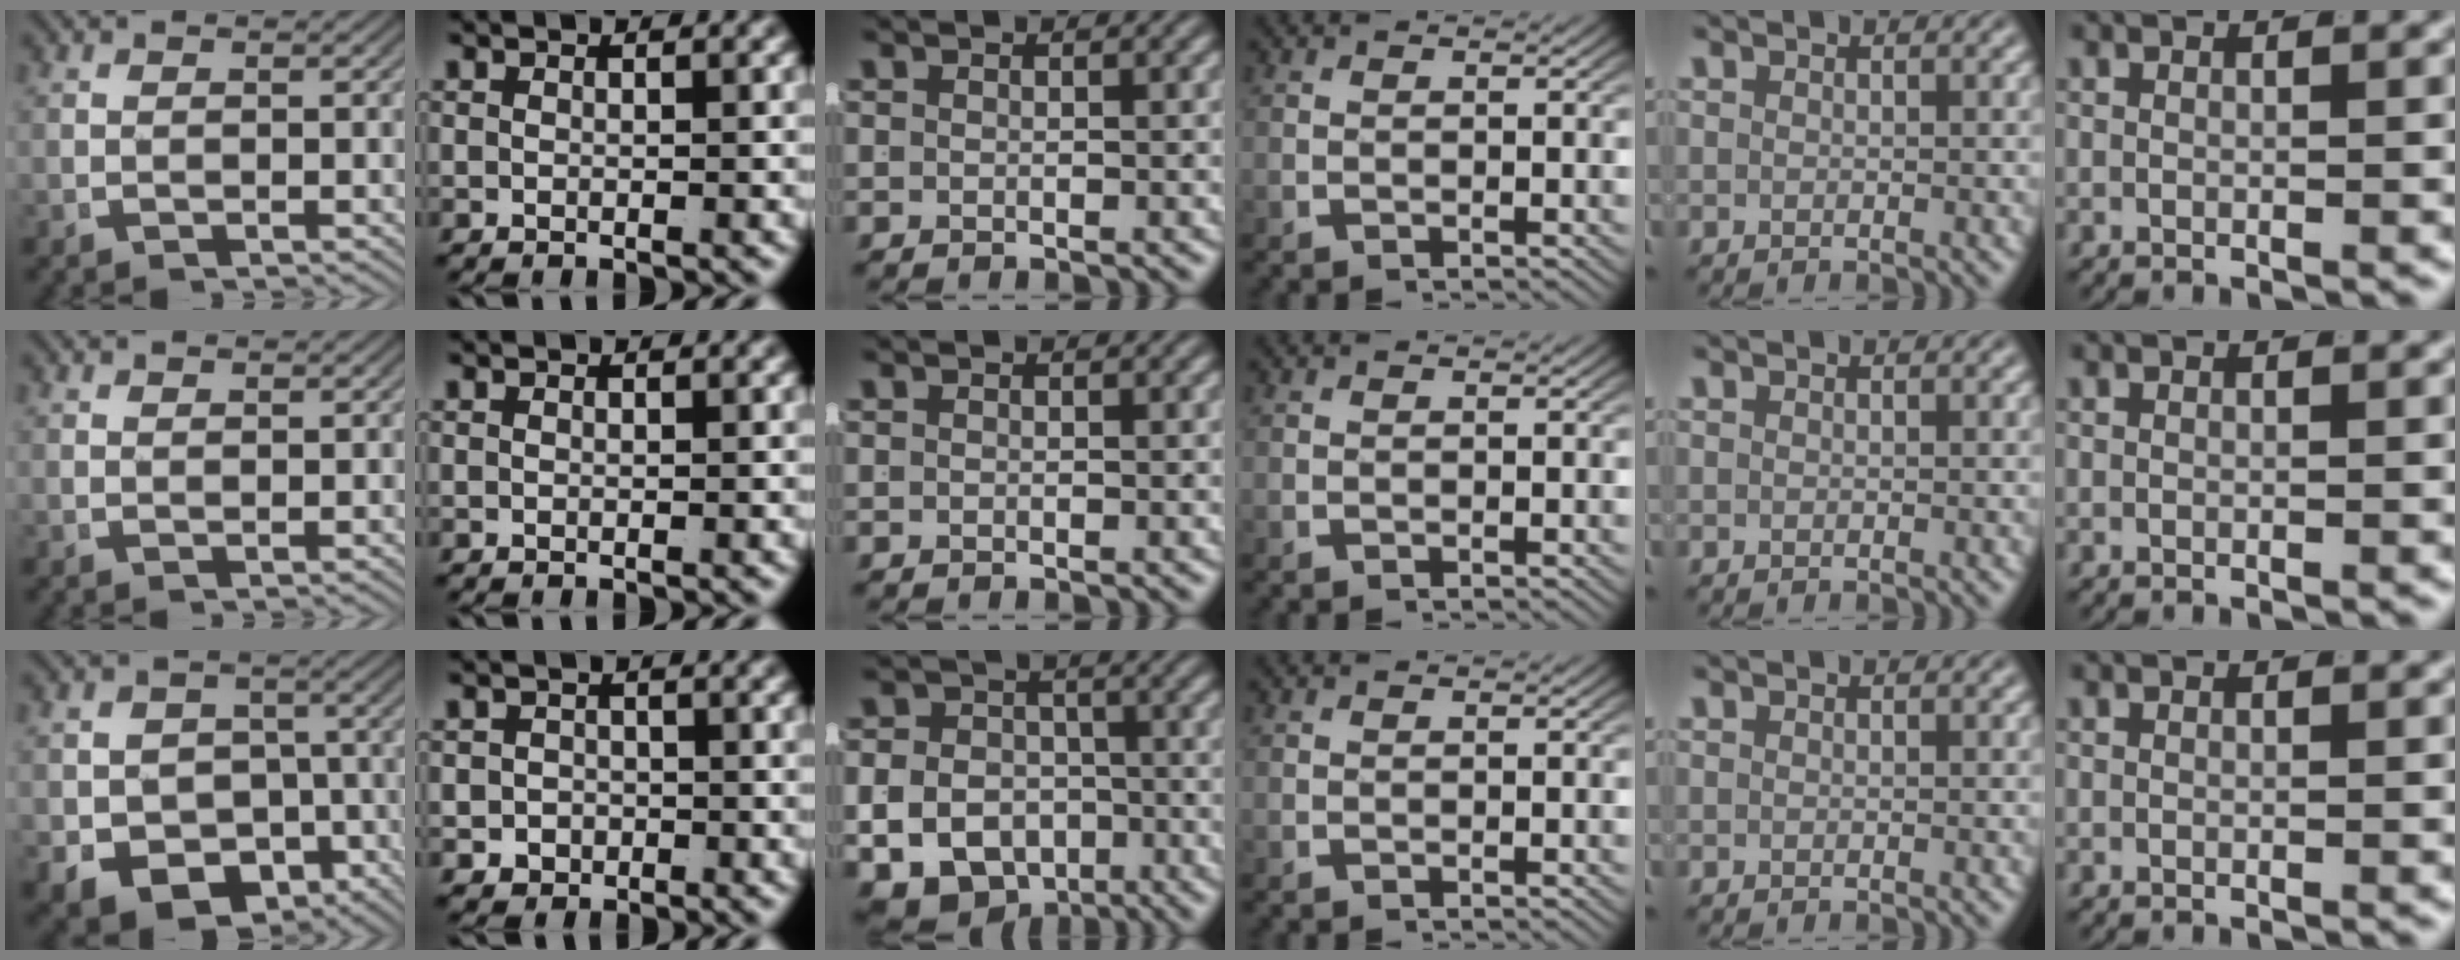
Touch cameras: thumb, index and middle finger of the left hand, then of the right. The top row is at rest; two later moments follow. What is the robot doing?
{"motion": "lift_and_place", "object": "shirt"}